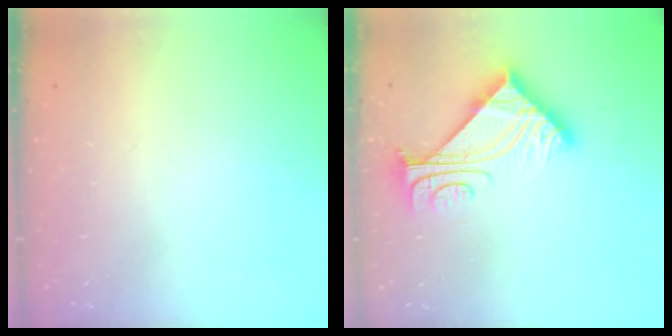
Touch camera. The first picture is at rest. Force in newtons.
{"total": 7.5, "press": 7.5, "slide": 0.5}